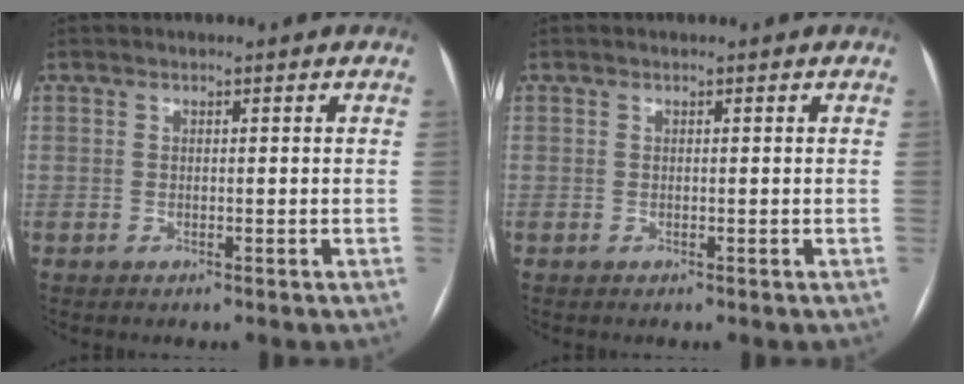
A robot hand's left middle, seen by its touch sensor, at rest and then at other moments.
{"total": 0.0}